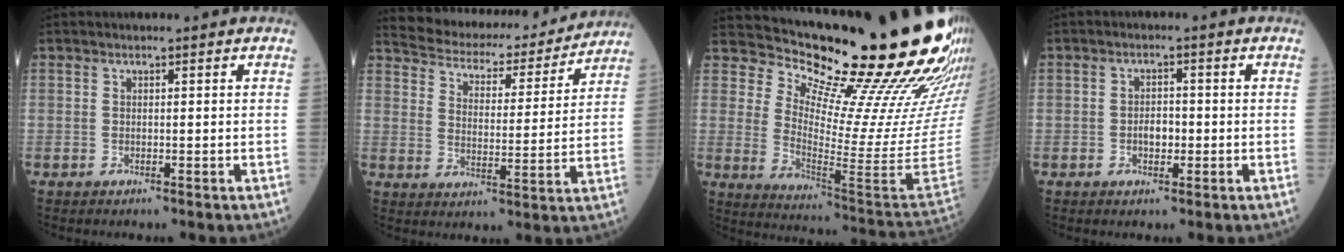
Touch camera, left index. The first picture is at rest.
{"total": 17.5, "force": [16.4, 4.2, 4.3], "torque": [-0.063, 0.002, 0.220]}
{"total": 28.1, "force": [21.8, 3.2, 17.4], "torque": [-0.256, -0.103, 0.289]}
{"total": 2.5, "force": [-0.6, 1.4, 2.0], "torque": [-0.034, 0.004, -0.009]}